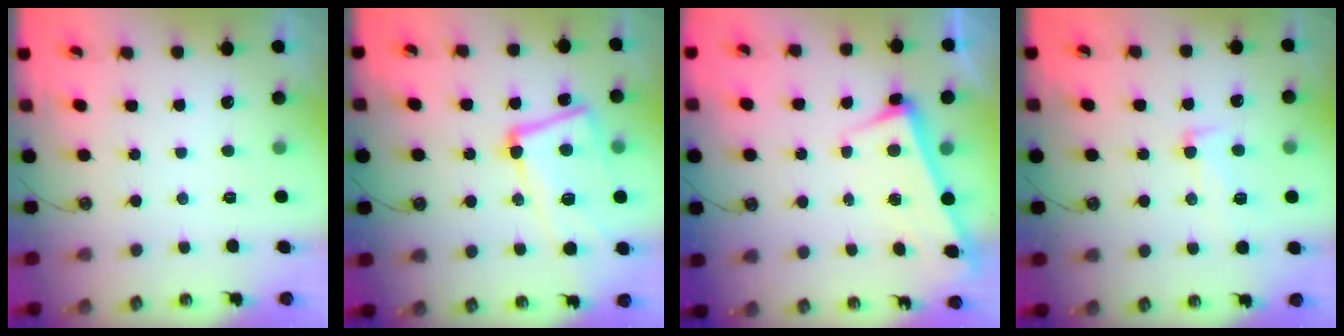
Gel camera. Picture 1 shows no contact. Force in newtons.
{"total": 11.5, "press": 11.3, "slide": 2.2}
{"total": 2.6, "press": 2.5, "slide": 0.7}
{"total": 5.7, "press": 5.5, "slide": 1.5}